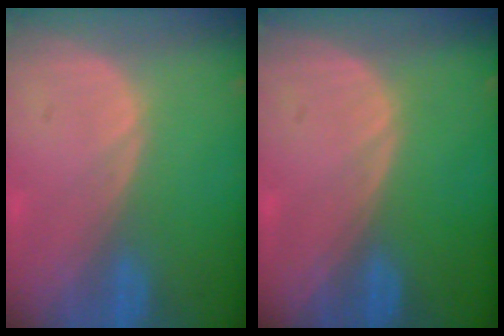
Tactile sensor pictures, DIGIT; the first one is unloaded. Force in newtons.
{"total": 0.0}